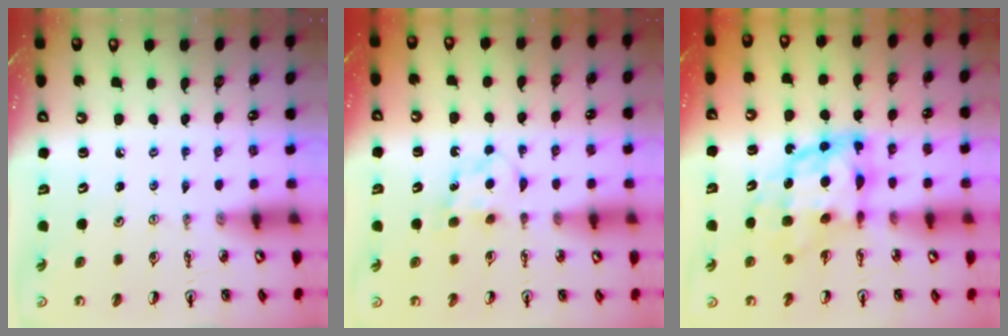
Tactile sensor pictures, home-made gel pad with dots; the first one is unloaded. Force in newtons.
{"total": 5.3, "press": 5.2, "slide": 0.6}
{"total": 10.8, "press": 10.7, "slide": 1.0}